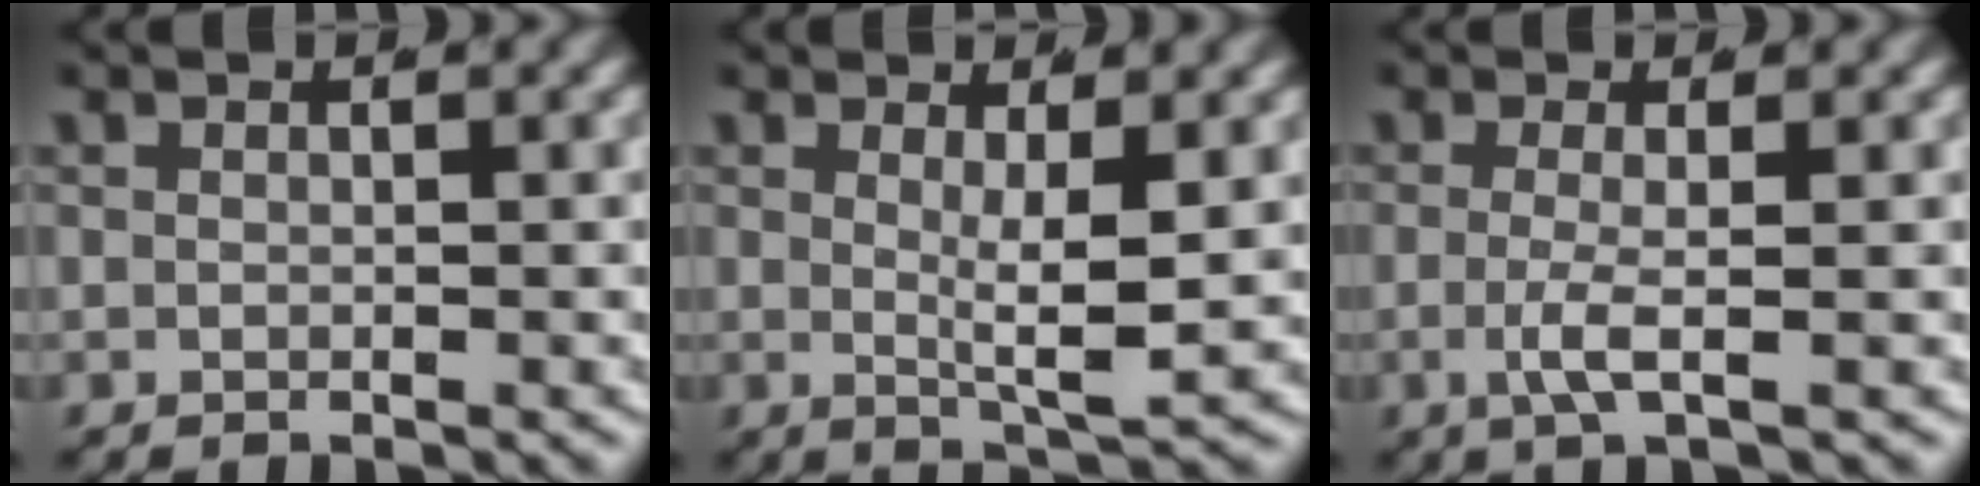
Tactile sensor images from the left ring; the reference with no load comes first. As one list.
[{"total": 3.5, "force": [0.6, 0.2, 3.5], "torque": [-0.061, -0.020, 0.018]}, {"total": 2.3, "force": [-0.6, 0.1, 2.3], "torque": [-0.061, -0.016, -0.003]}]